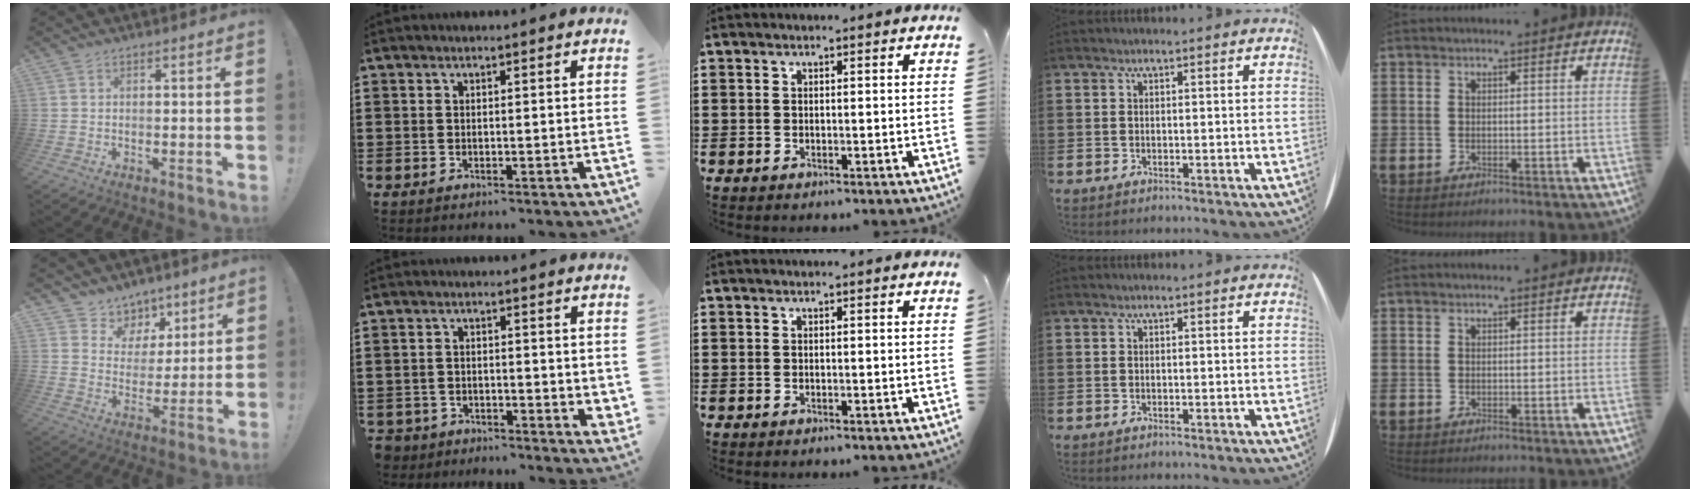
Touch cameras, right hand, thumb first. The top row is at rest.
{"thumb": {"total": 7.9, "force": [5.0, 6.1, 0.9], "torque": [-0.016, -0.045, 0.101]}, "index": {"total": 1.8, "force": [-1.2, 1.2, 0.4], "torque": [-0.014, 0.005, -0.027]}}